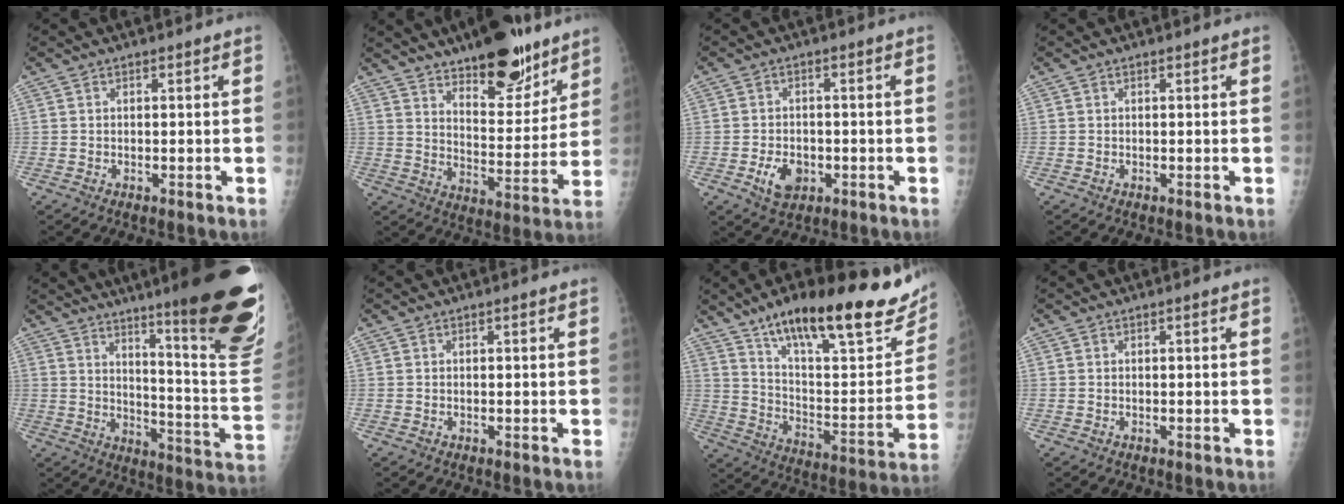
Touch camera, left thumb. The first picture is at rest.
{"total": 17.7, "force": [12.5, 6.7, 10.6], "torque": [-0.107, -0.082, 0.198]}
{"total": 5.4, "force": [-1.7, 3.9, 3.3], "torque": [-0.045, 0.002, -0.023]}
{"total": 0.0}
{"total": 27.6, "force": [17.0, 3.1, 21.5], "torque": [-0.238, -0.086, 0.239]}
{"total": 0.0}
{"total": 29.4, "force": [19.3, 8.4, 20.5], "torque": [-0.268, -0.058, 0.297]}
{"total": 0.0}